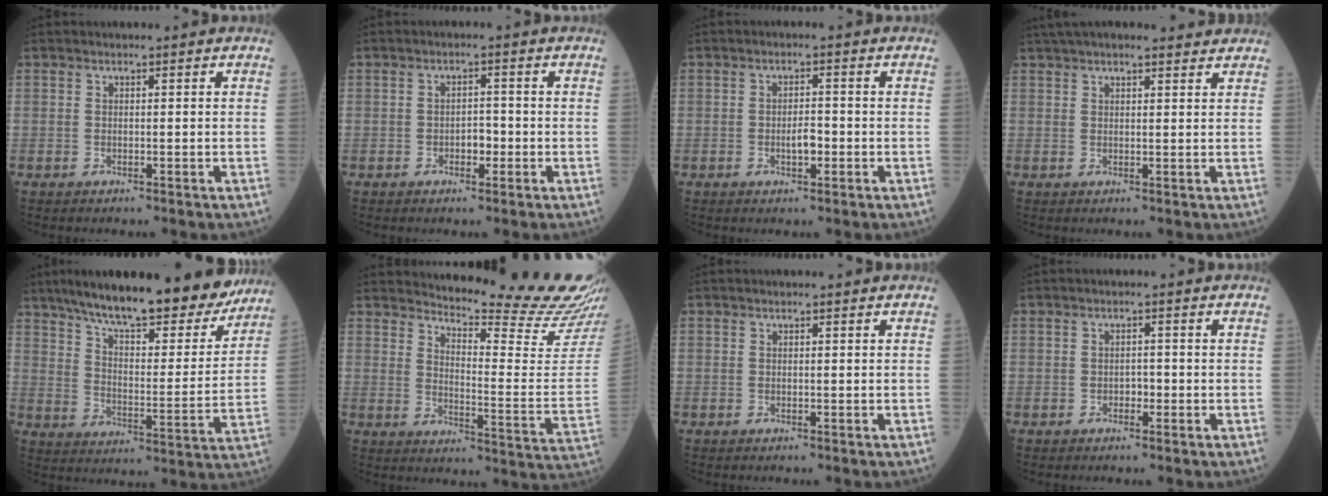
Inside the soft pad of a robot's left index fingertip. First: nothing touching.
{"total": 2.2, "force": [-0.7, 1.2, 1.7], "torque": [-0.021, 0.006, -0.011]}
{"total": 2.6, "force": [-0.7, 1.0, 2.3], "torque": [-0.039, 0.003, -0.010]}
{"total": 12.4, "force": [11.0, 2.1, 5.2], "torque": [-0.077, 0.041, 0.149]}
{"total": 24.8, "force": [20.6, 5.1, 12.8], "torque": [-0.193, -0.012, 0.287]}
{"total": 18.9, "force": [18.3, -1.6, 4.6], "torque": [-0.084, -0.134, 0.221]}
{"total": 0.7, "force": [0.6, 0.0, 0.3], "torque": [-0.012, 0.004, 0.009]}
{"total": 1.1, "force": [-0.4, 0.7, 0.8], "torque": [-0.009, 0.003, -0.008]}